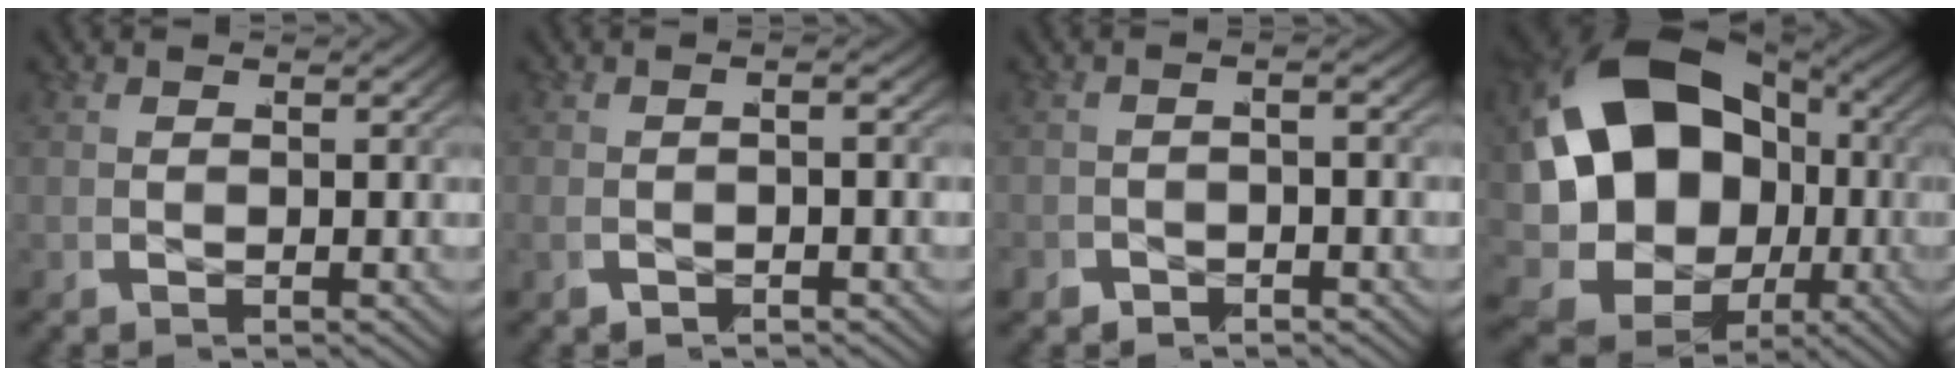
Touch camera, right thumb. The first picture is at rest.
{"total": 0.8, "force": [-0.8, 0.0, 0.2], "torque": [-0.014, 0.003, -0.019]}
{"total": 1.9, "force": [-1.8, 0.2, -0.3], "torque": [-0.007, -0.006, -0.033]}
{"total": 21.9, "force": [-1.5, 16.4, 14.3], "torque": [-0.333, -0.077, -0.004]}